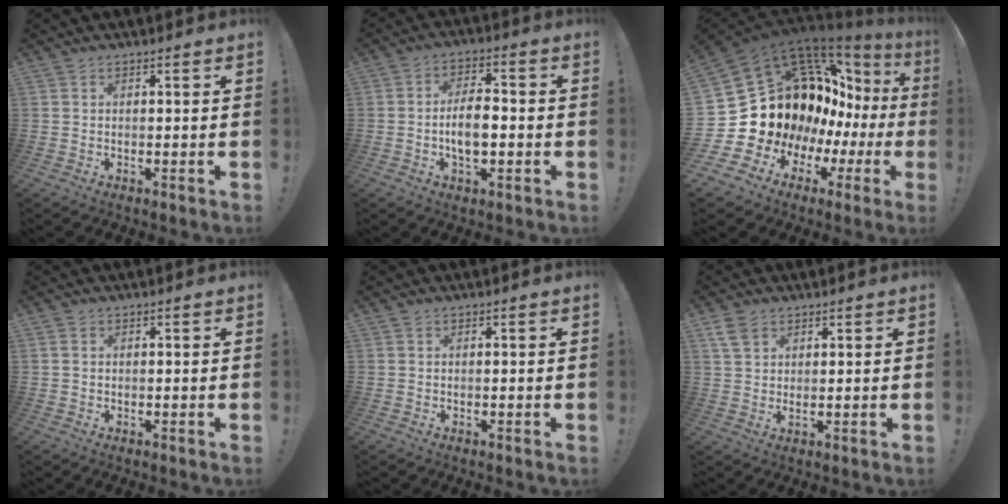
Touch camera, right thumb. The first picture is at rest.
{"total": 8.5, "force": [-1.8, 4.4, 7.1], "torque": [-0.127, 0.005, -0.036]}
{"total": 23.1, "force": [5.1, 16.5, 15.3], "torque": [-0.223, -0.081, 0.166]}
{"total": 0.9, "force": [0.3, 0.7, 0.4], "torque": [-0.012, 0.005, 0.007]}
{"total": 0.0}
{"total": 4.7, "force": [2.9, 2.6, 2.5], "torque": [-0.043, -0.006, 0.055]}